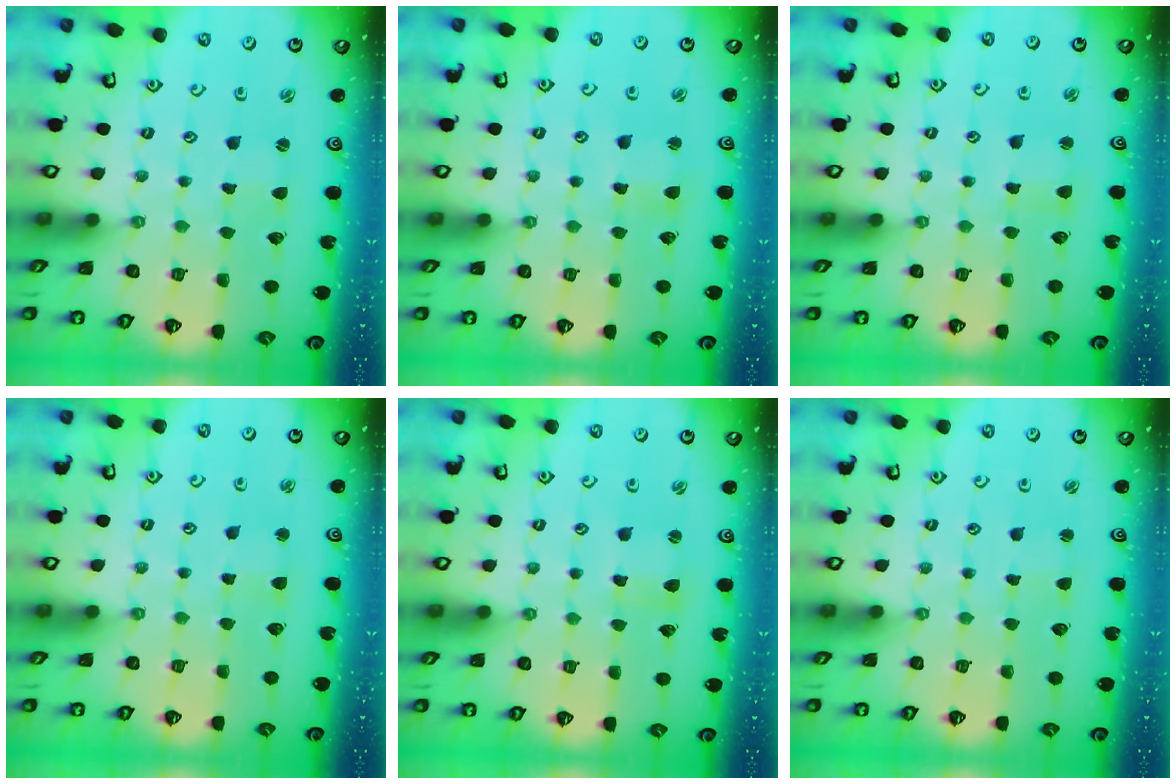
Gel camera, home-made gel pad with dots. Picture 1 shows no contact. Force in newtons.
{"total": 2.1, "press": 2.1, "slide": 0.3}
{"total": 1.9, "press": 1.9, "slide": 0.2}
{"total": 2.8, "press": 2.8, "slide": 0.4}
{"total": 2.2, "press": 2.2, "slide": 0.3}
{"total": 1.4, "press": 1.3, "slide": 0.3}